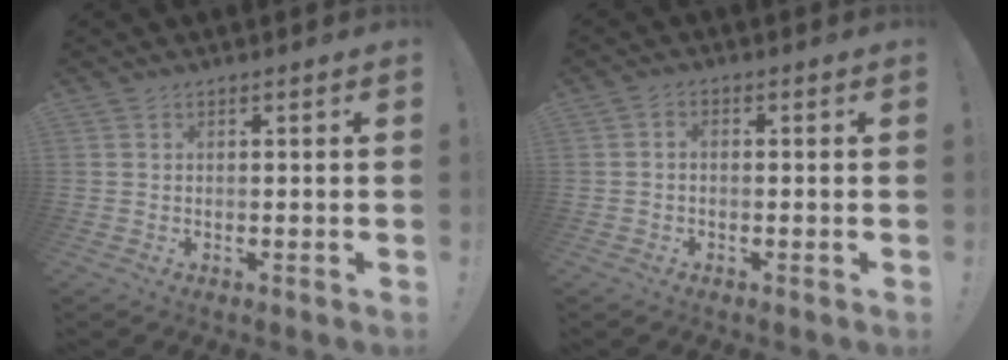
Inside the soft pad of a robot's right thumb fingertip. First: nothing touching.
{"total": 1.9, "force": [-1.0, 1.0, 1.2], "torque": [-0.026, 0.010, -0.017]}